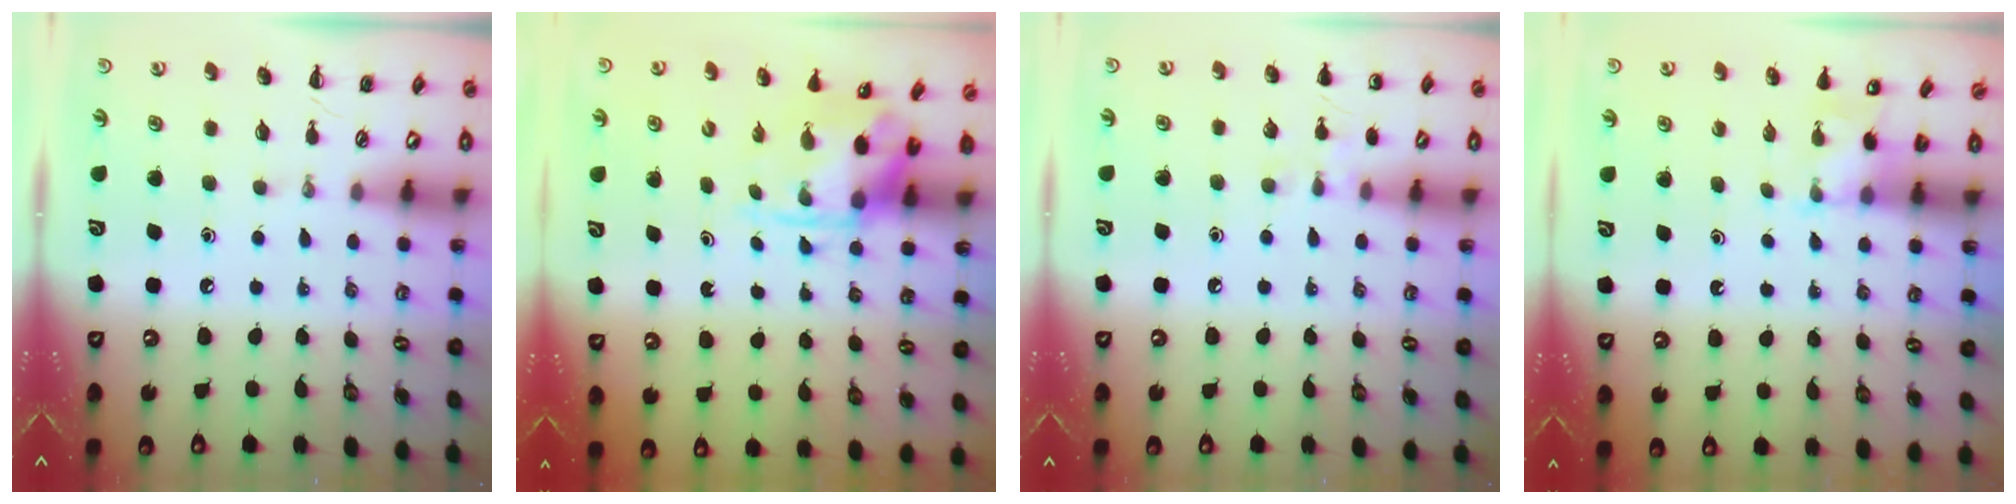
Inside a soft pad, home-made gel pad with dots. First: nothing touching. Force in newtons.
{"total": 3.8, "press": 3.7, "slide": 0.8}
{"total": 5.4, "press": 5.1, "slide": 1.6}
{"total": 3.6, "press": 3.5, "slide": 0.9}